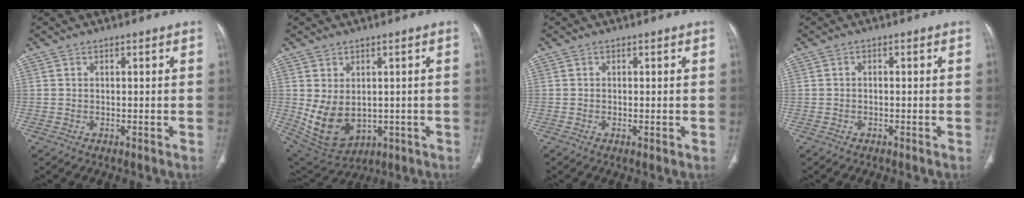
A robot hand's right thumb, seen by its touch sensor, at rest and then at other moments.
{"total": 10.7, "force": [-0.5, 7.6, 7.4], "torque": [-0.120, -0.009, 0.026]}
{"total": 0.8, "force": [-0.2, 0.2, 0.8], "torque": [-0.018, -0.004, -0.004]}
{"total": 0.5, "force": [-0.2, 0.3, 0.4], "torque": [-0.006, 0.001, -0.007]}